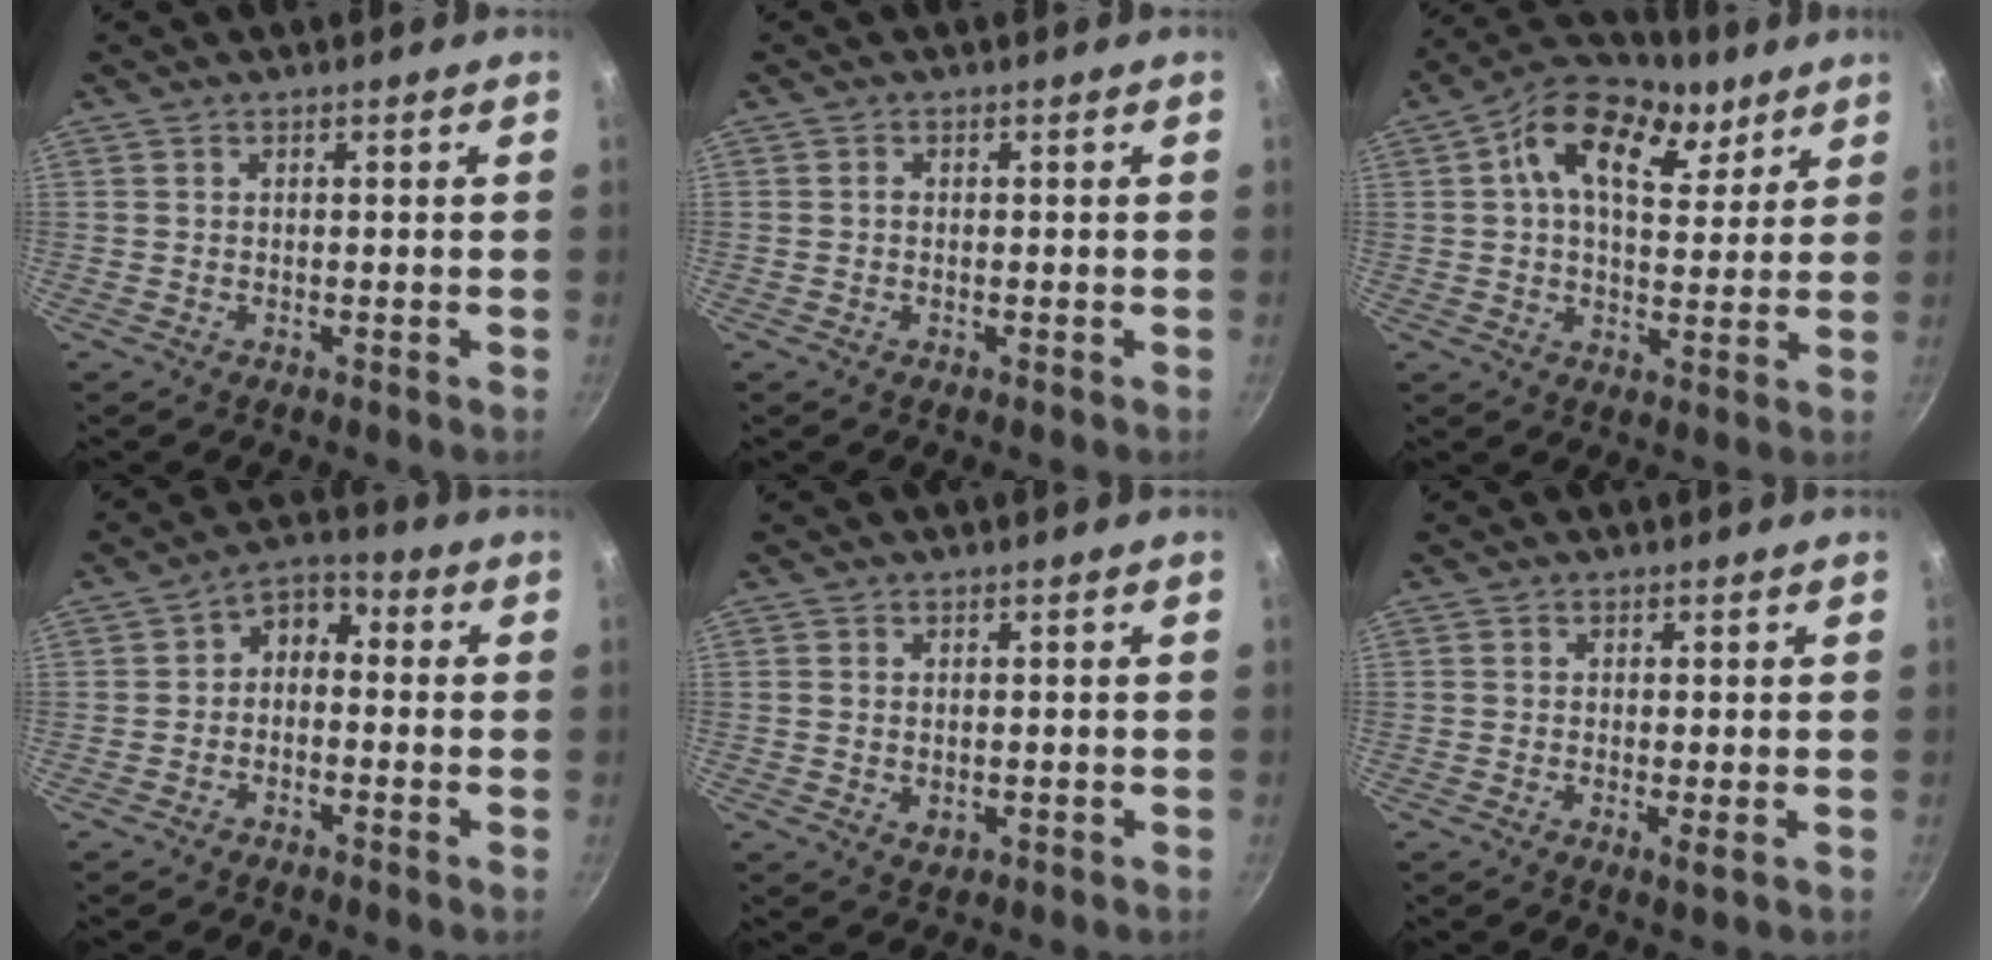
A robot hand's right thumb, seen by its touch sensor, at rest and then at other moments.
{"total": 0.6, "force": [0.0, 0.5, 0.3], "torque": [-0.002, 0.004, -0.003]}
{"total": 16.3, "force": [7.5, 9.7, 10.7], "torque": [-0.148, -0.016, 0.106]}
{"total": 5.2, "force": [-0.8, 3.8, 3.4], "torque": [-0.036, 0.028, -0.028]}
{"total": 1.9, "force": [0.1, 1.3, 1.4], "torque": [-0.021, -0.003, 0.003]}
{"total": 1.5, "force": [-0.2, 0.1, 1.5], "torque": [-0.028, -0.007, -0.004]}